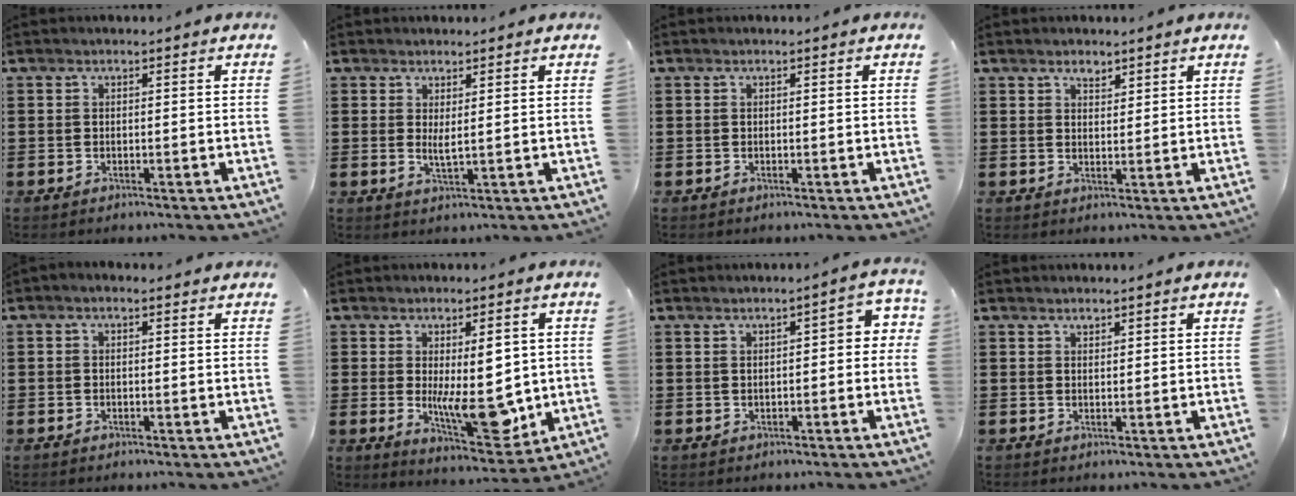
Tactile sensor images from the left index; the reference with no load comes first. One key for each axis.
{"total": 2.0, "fx": 0.9, "fy": 0.1, "fz": 1.8, "tx": -0.037, "ty": -0.004, "tz": 0.016}
{"total": 0.0}
{"total": 1.9, "fx": 1.7, "fy": 0.8, "fz": 0.5, "tx": -0.005, "ty": -0.002, "tz": 0.030}
{"total": 0.6, "fx": -0.2, "fy": 0.3, "fz": 0.5, "tx": -0.009, "ty": 0.000, "tz": -0.004}
{"total": 10.7, "fx": -0.4, "fy": 4.3, "fz": 9.8, "tx": -0.149, "ty": -0.015, "tz": -0.003}
{"total": 2.9, "fx": 0.1, "fy": 1.0, "fz": 2.7, "tx": -0.034, "ty": 0.000, "tz": -0.005}
{"total": 0.9, "fx": 0.8, "fy": 0.2, "fz": 0.0, "tx": -0.003, "ty": -0.001, "tz": 0.016}